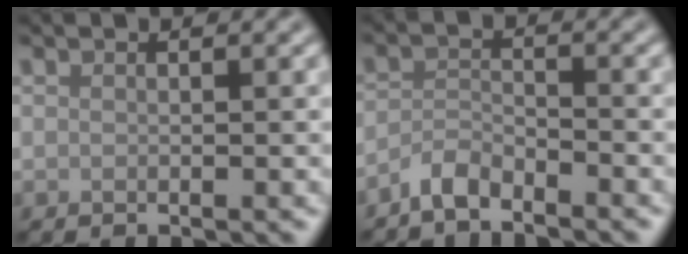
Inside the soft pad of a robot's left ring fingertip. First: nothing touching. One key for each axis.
{"total": 2.6, "fx": -2.5, "fy": 0.5, "fz": 0.8, "tx": -0.017, "ty": 0.003, "tz": -0.057}